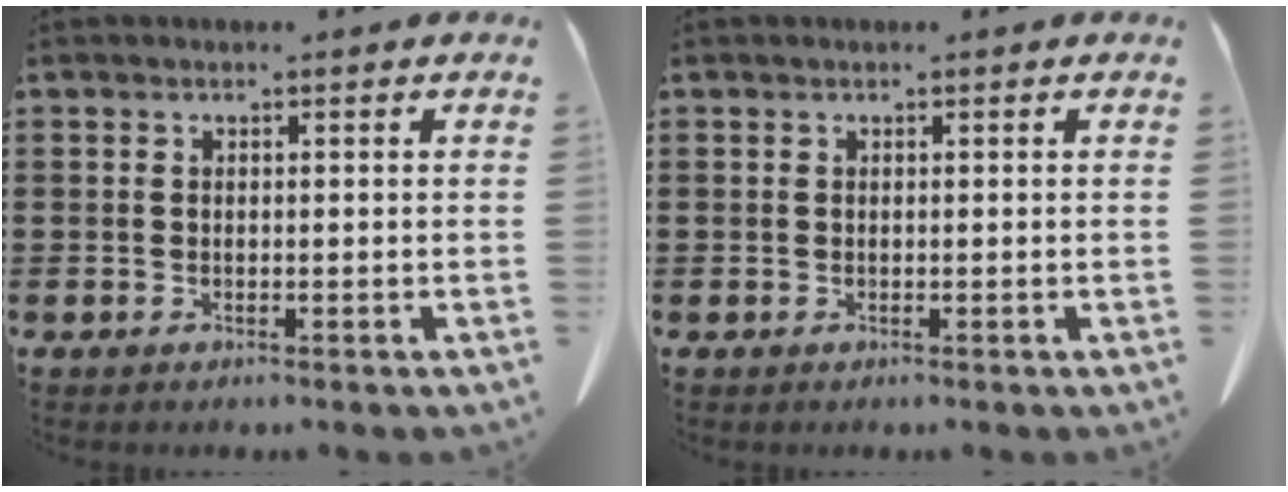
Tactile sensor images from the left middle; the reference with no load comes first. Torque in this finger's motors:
{"motor_torque": [-0.21, 0.03, -0.02, -0.01]}